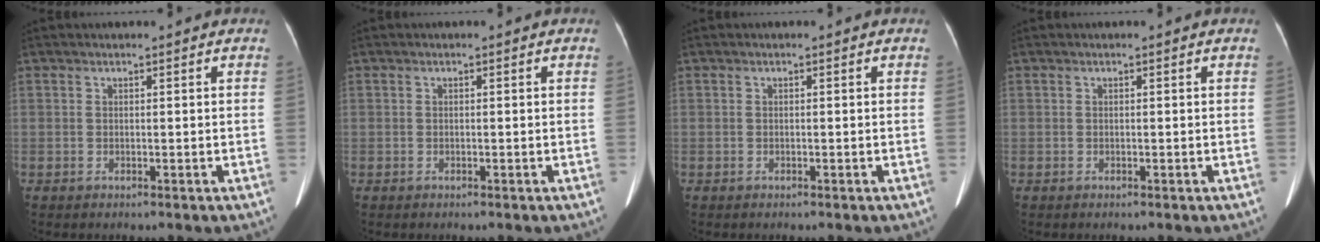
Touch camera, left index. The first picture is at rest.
{"total": 0.0}
{"total": 0.0}
{"total": 0.0}